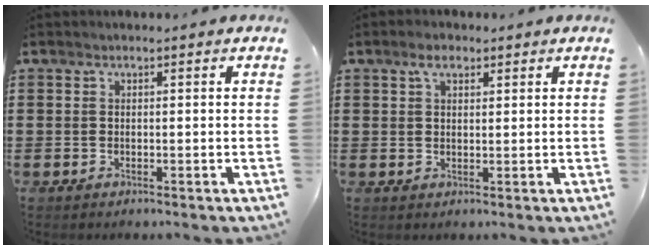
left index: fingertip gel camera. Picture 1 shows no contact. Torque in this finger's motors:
{"motor_torque": [0.35, -0.39, 0.03, 0.02]}